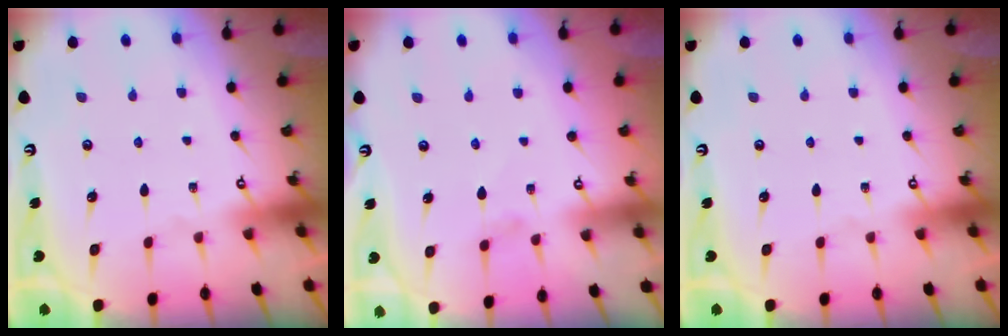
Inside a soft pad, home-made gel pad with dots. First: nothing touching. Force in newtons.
{"total": 0.5, "press": 0.4, "slide": 0.2}
{"total": 0.0}